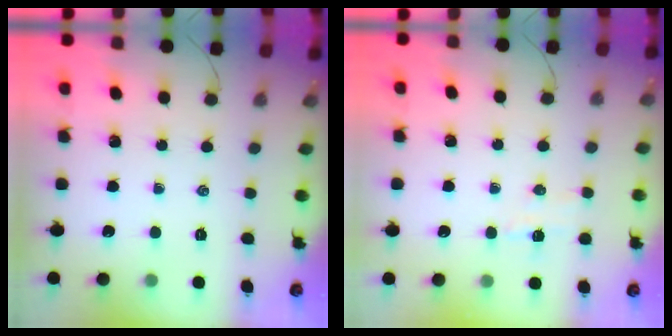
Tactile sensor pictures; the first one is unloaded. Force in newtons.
{"total": 5.3, "press": 5.2, "slide": 0.7}